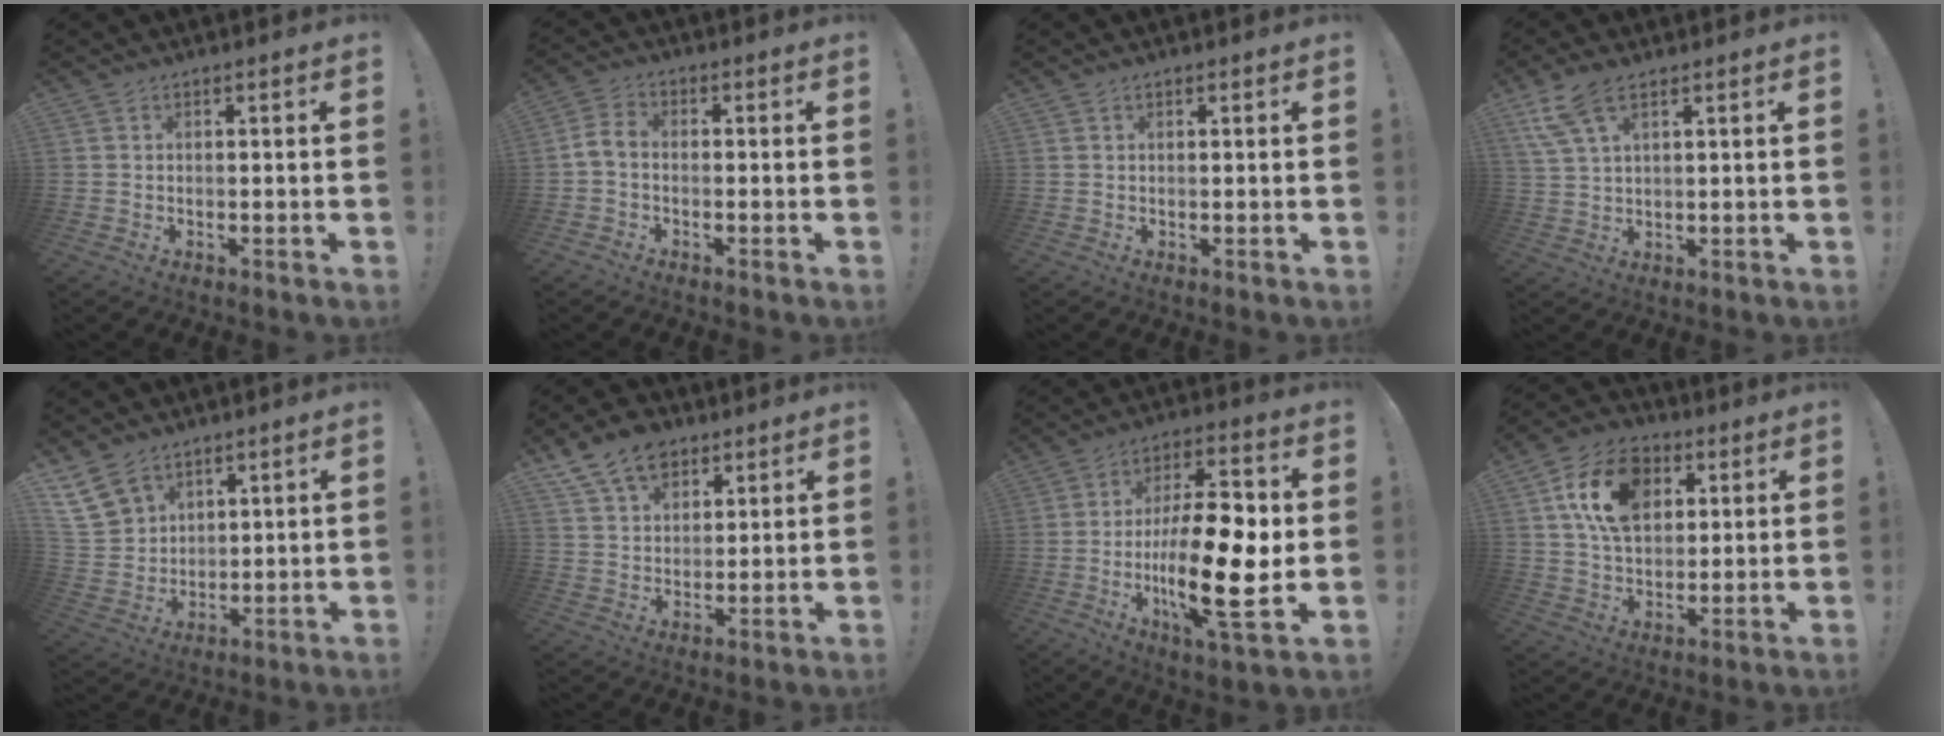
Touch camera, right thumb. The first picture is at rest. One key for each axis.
{"total": 4.4, "fx": -1.4, "fy": 2.7, "fz": 3.1, "tx": -0.065, "ty": 0.007, "tz": -0.025}
{"total": 0.0}
{"total": 8.3, "fx": 5.2, "fy": 3.2, "fz": 5.7, "tx": -0.112, "ty": -0.009, "tz": 0.101}
{"total": 11.5, "fx": 7.7, "fy": 7.4, "fz": 4.1, "tx": -0.079, "ty": -0.044, "tz": 0.158}
{"total": 12.4, "fx": 7.8, "fy": 8.0, "fz": 5.2, "tx": -0.082, "ty": -0.043, "tz": 0.150}
{"total": 21.7, "fx": -3.2, "fy": 7.2, "fz": 20.2, "tx": -0.355, "ty": 0.002, "tz": -0.058}
{"total": 16.8, "fx": 5.9, "fy": 11.9, "fz": 10.3, "tx": -0.166, "ty": -0.009, "tz": 0.114}